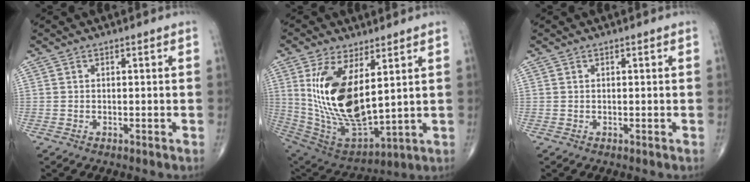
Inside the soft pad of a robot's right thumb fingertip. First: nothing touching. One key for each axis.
{"total": 18.9, "fx": 4.7, "fy": 8.6, "fz": 16.1, "tx": -0.304, "ty": -0.030, "tz": 0.111}
{"total": 0.0}